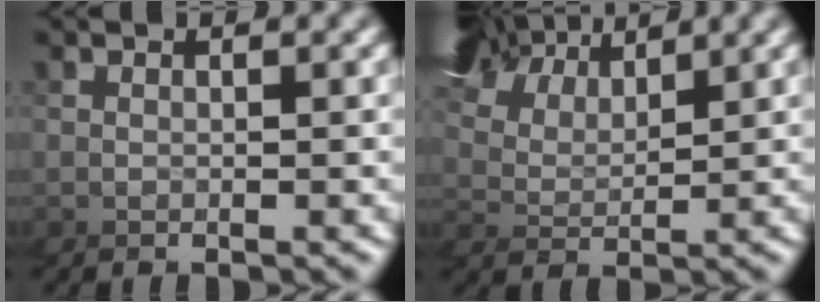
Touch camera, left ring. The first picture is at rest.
{"total": 3.3, "force": [2.9, 1.5, -0.1], "torque": [-0.042, 0.020, 0.031]}